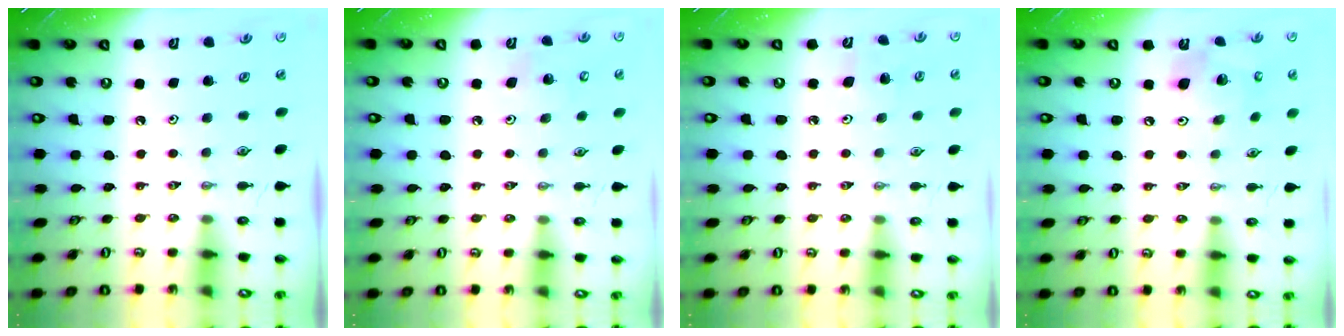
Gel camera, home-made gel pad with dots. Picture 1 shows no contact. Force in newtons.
{"total": 6.8, "press": 6.8, "slide": 0.7}
{"total": 4.7, "press": 4.6, "slide": 1.0}
{"total": 14.1, "press": 13.9, "slide": 2.1}